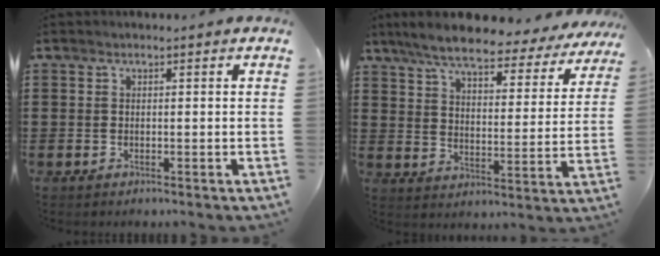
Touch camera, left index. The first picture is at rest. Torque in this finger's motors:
{"motor_torque": [2.14, 0.00, 1.05, 0.21]}